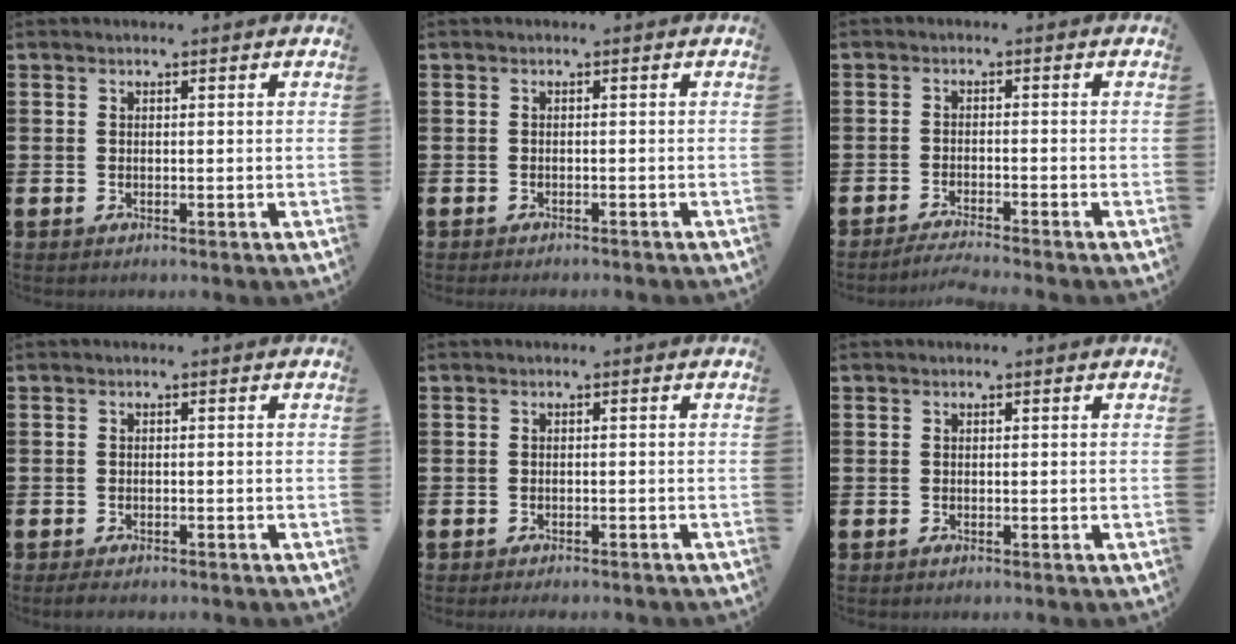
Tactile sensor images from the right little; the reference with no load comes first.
{"total": 0.6, "force": [-0.6, -0.1, 0.0], "torque": [0.001, -0.001, -0.013]}
{"total": 2.1, "force": [-2.0, -0.3, 0.6], "torque": [-0.010, 0.003, -0.039]}
{"total": 0.9, "force": [-0.7, 0.3, 0.6], "torque": [-0.013, -0.001, -0.014]}
{"total": 0.8, "force": [-0.8, 0.1, 0.1], "torque": [-0.004, -0.002, -0.016]}
{"total": 0.0}